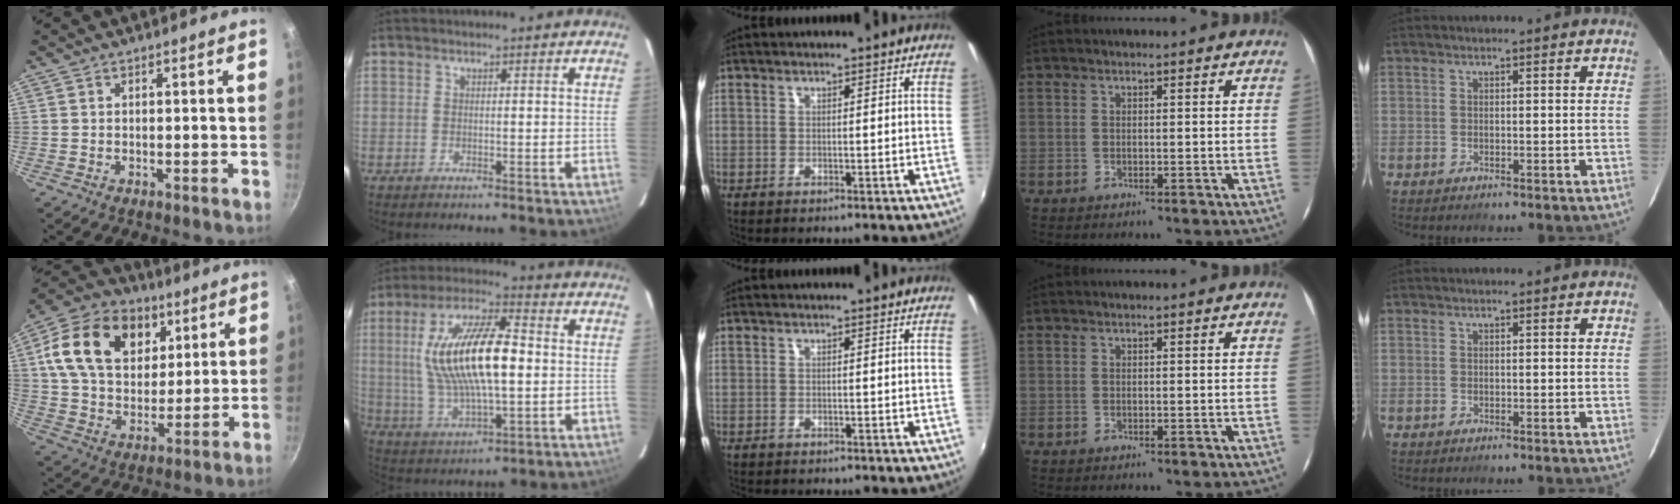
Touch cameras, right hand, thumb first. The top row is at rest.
{"thumb": {"total": 21.0, "force": [7.6, 14.7, 12.9], "torque": [-0.206, -0.006, 0.123]}, "index": {"total": 18.7, "force": [1.5, 6.7, 17.4], "torque": [-0.334, 0.012, 0.034]}, "middle": {"total": 1.7, "force": [-1.6, 0.1, 0.5], "torque": [-0.017, -0.010, -0.022]}}